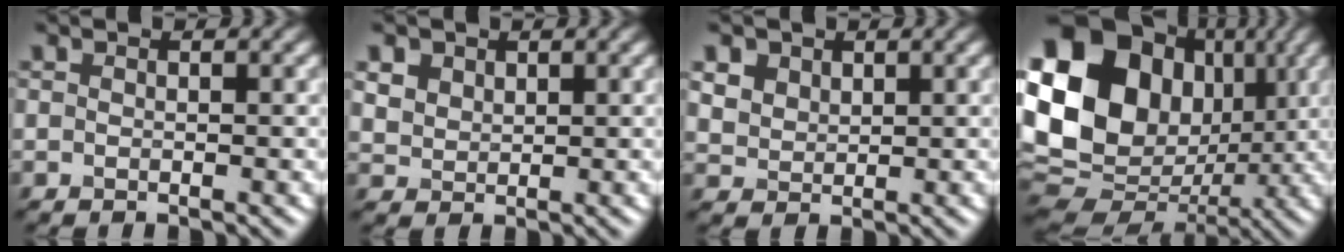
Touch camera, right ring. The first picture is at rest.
{"total": 3.2, "force": [1.9, 2.2, 1.3], "torque": [-0.042, 0.006, 0.041]}
{"total": 3.9, "force": [2.4, 2.7, 1.7], "torque": [-0.061, 0.008, 0.052]}
{"total": 19.6, "force": [3.6, 15.7, 11.1], "torque": [-0.228, 0.015, 0.072]}